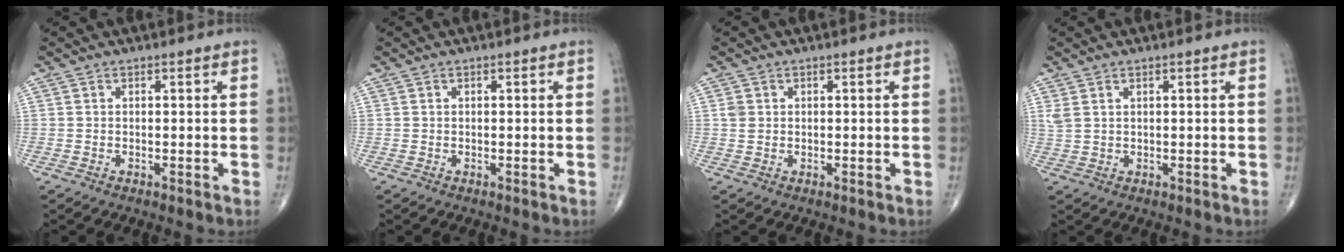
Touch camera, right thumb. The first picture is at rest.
{"total": 0.0}
{"total": 1.6, "force": [0.3, 1.4, 0.7], "torque": [-0.010, 0.001, 0.009]}
{"total": 2.0, "force": [1.1, 1.1, 1.3], "torque": [-0.036, 0.006, 0.032]}